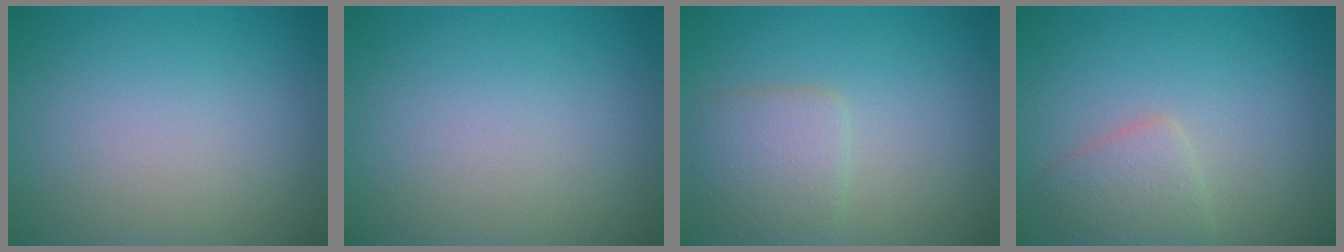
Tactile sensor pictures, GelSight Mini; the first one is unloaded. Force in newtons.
{"total": 0.0}
{"total": 3.1, "press": 3.1, "slide": 0.1}
{"total": 2.4, "press": 2.4, "slide": 0.0}